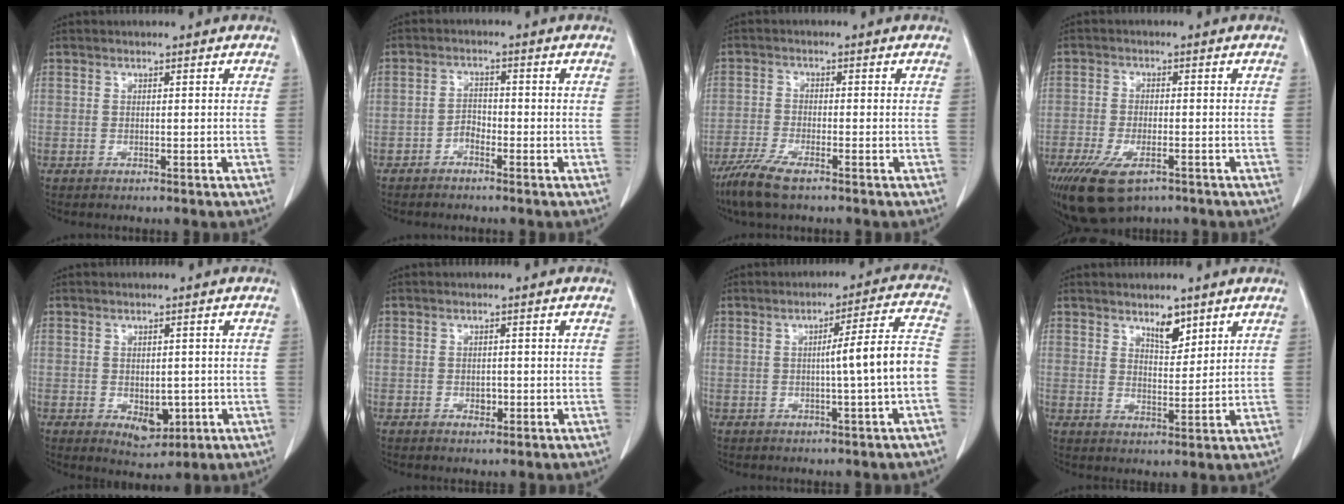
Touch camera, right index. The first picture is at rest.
{"total": 2.0, "force": [-1.5, 0.9, 1.0], "torque": [-0.015, 0.006, -0.028]}
{"total": 6.1, "force": [-4.4, 1.0, 4.2], "torque": [-0.089, -0.015, -0.079]}
{"total": 10.3, "force": [-6.3, 4.3, 6.9], "torque": [-0.136, -0.018, -0.104]}
{"total": 4.5, "force": [-1.1, 2.8, 3.4], "torque": [-0.043, -0.005, -0.002]}
{"total": 1.5, "force": [-0.5, 1.0, 1.0], "torque": [-0.015, 0.001, -0.004]}
{"total": 8.5, "force": [-1.4, -0.8, 8.4], "torque": [-0.115, 0.019, -0.019]}
{"total": 4.1, "force": [2.9, 1.6, 2.4], "torque": [-0.037, -0.006, 0.050]}